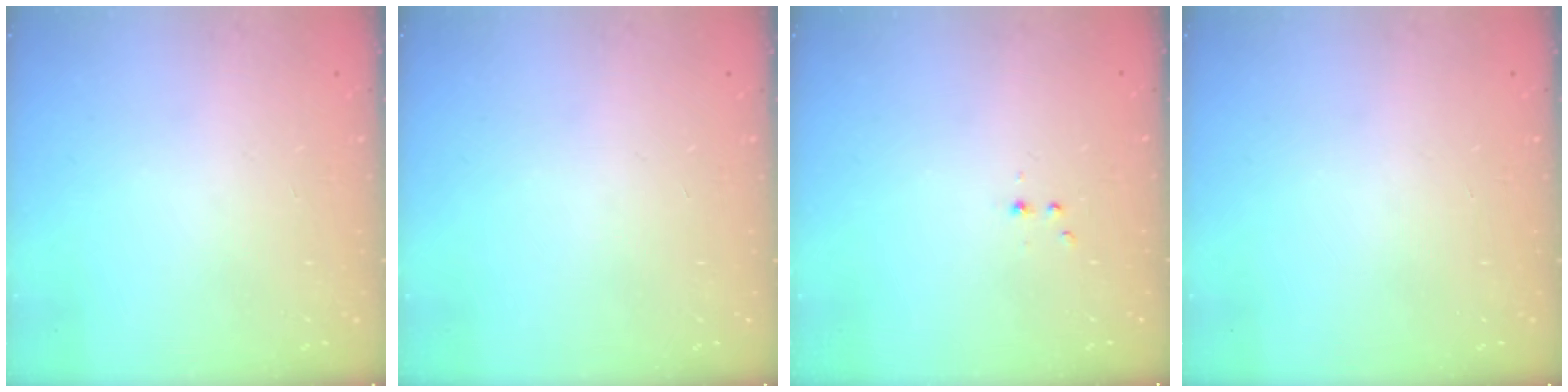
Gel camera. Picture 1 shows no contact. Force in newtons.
{"total": 0.0}
{"total": 2.2, "press": 1.9, "slide": 1.0}
{"total": 0.0}